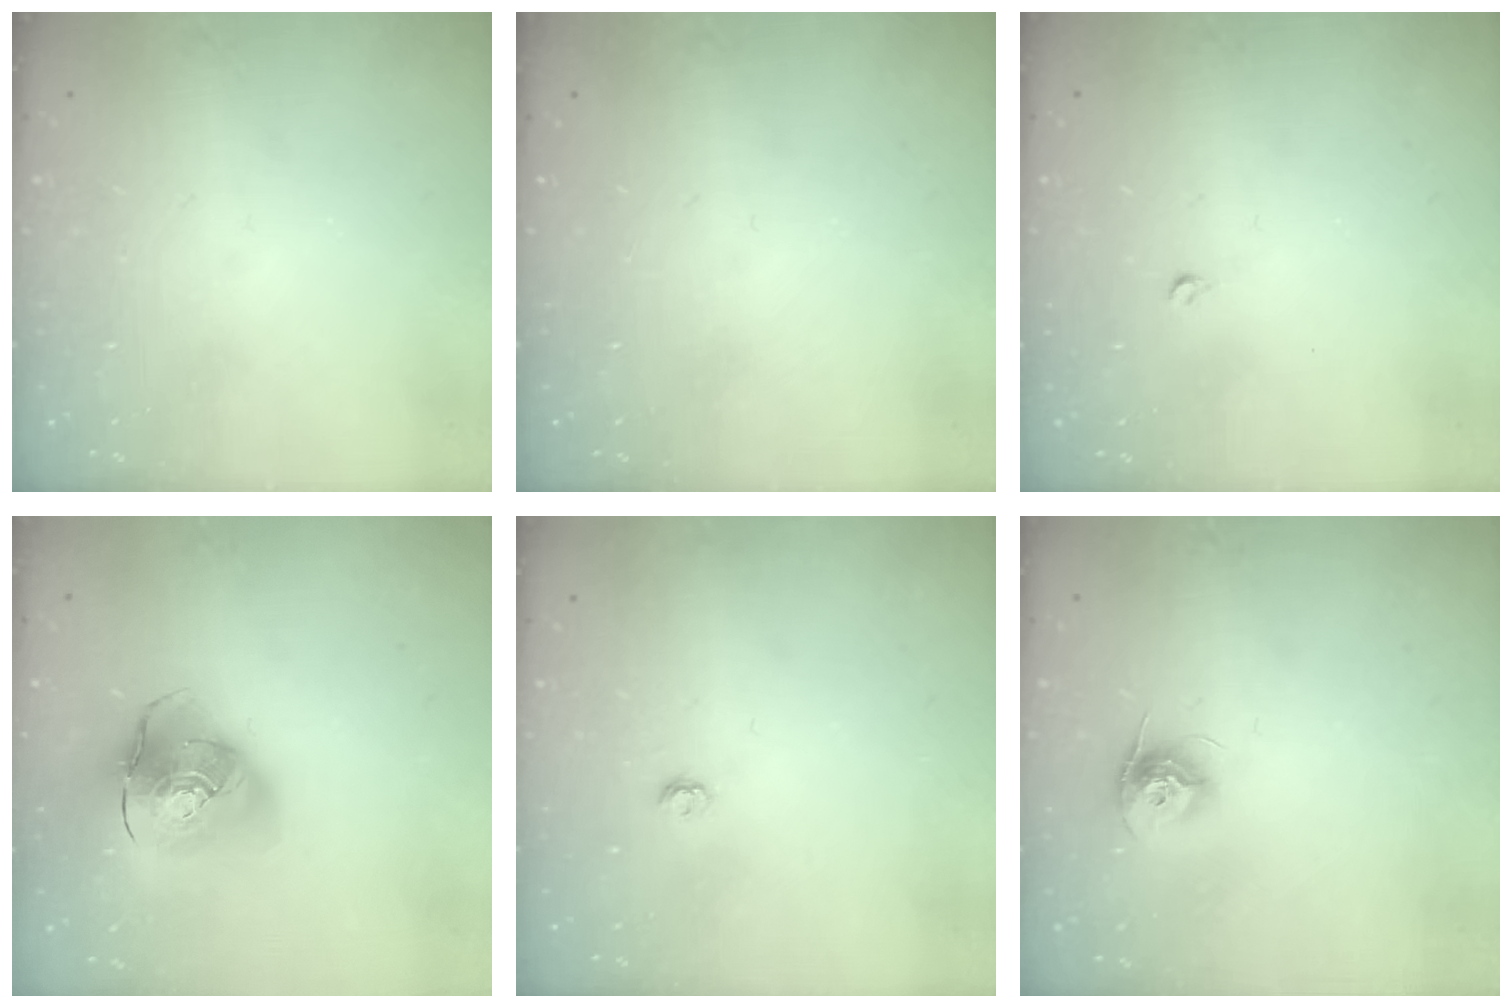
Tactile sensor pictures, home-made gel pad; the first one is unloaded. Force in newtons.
{"total": 0.0}
{"total": 2.6, "press": 2.5, "slide": 0.4}
{"total": 17.0, "press": 16.8, "slide": 2.6}
{"total": 2.9, "press": 2.9, "slide": 0.4}
{"total": 9.6, "press": 9.6, "slide": 0.4}